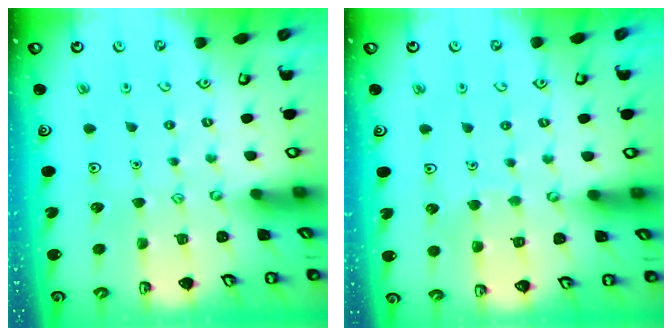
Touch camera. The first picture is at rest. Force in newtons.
{"total": 3.5, "press": 3.5, "slide": 0.2}